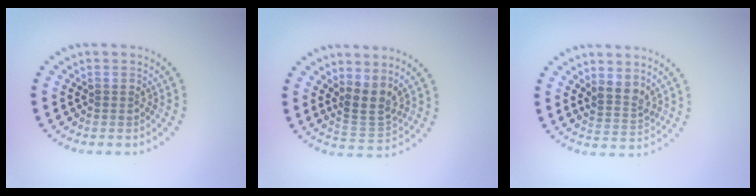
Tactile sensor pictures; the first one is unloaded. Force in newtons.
{"total": 2.8, "press": 2.1, "slide": 1.8}
{"total": 2.1, "press": 1.8, "slide": 1.1}